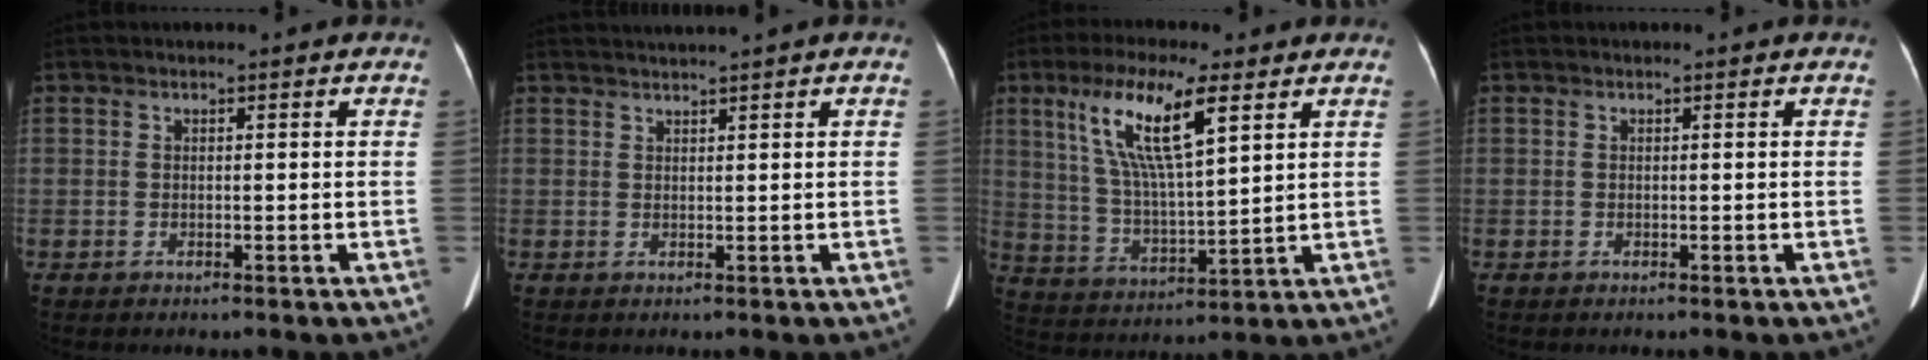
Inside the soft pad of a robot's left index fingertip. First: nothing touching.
{"total": 2.6, "force": [2.1, -1.1, 0.9], "torque": [-0.012, 0.013, 0.041]}
{"total": 12.5, "force": [5.8, 2.0, 10.9], "torque": [-0.222, 0.001, 0.112]}
{"total": 0.0}